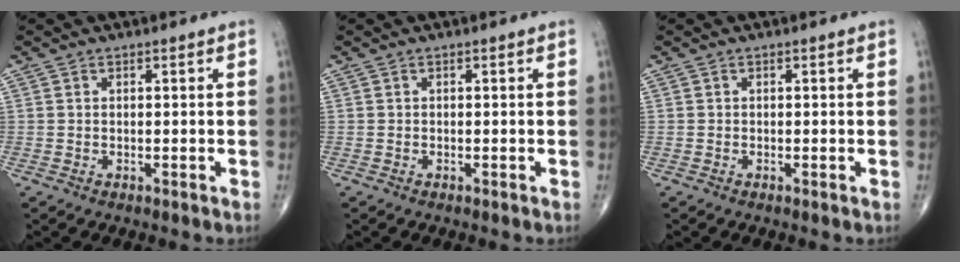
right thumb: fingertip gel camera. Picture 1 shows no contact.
{"total": 0.0}
{"total": 0.0}